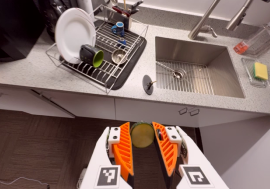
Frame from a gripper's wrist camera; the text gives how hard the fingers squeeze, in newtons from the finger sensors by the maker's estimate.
{"total": 8.2, "left": 8.4, "right": 8.1}